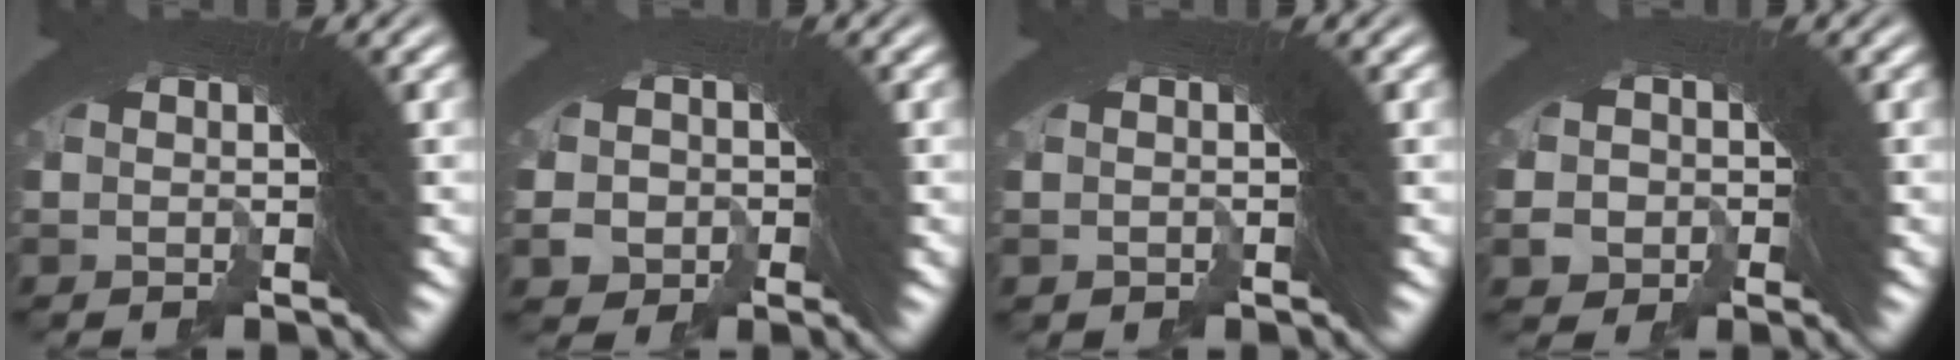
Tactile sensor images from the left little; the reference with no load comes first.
{"total": 4.1, "force": [-1.3, 3.7, 0.9], "torque": [-0.031, -0.011, -0.023]}
{"total": 0.8, "force": [-0.6, 0.1, -0.4], "torque": [0.012, -0.004, -0.004]}
{"total": 3.4, "force": [-1.3, 3.1, 0.6], "torque": [-0.020, -0.005, -0.027]}